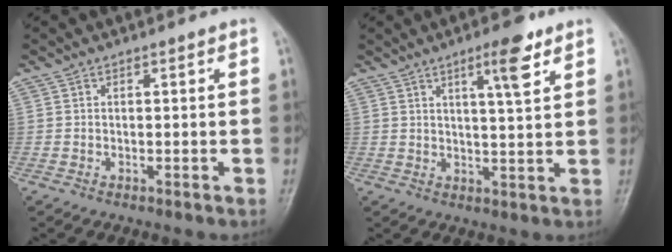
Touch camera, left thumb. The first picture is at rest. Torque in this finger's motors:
{"motor_torque": [0.05, 0.30, -0.05, -0.08, 0.13]}